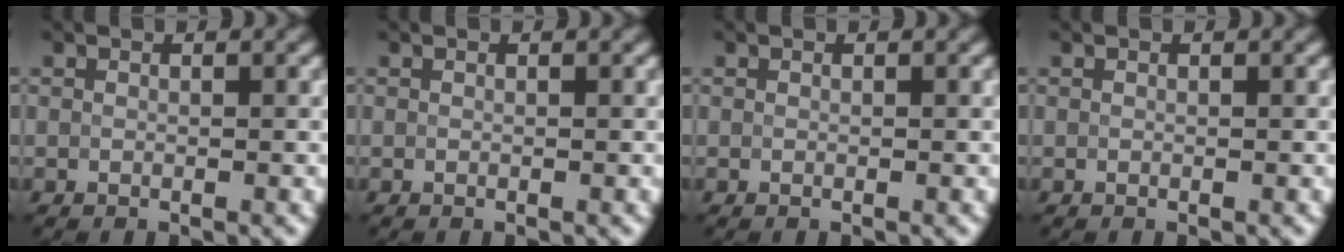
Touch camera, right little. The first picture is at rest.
{"total": 0.0}
{"total": 0.0}
{"total": 0.0}